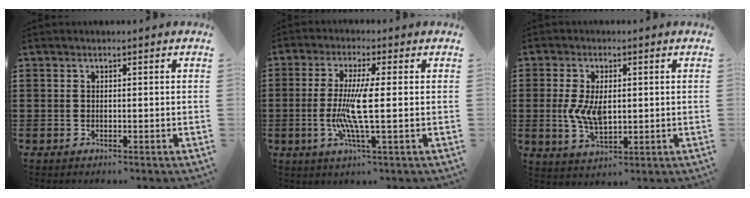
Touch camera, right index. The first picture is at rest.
{"total": 7.5, "force": [-0.9, 0.5, 7.5], "torque": [-0.159, -0.019, -0.026]}
{"total": 6.3, "force": [0.1, 3.3, 5.3], "torque": [-0.123, 0.002, -0.004]}